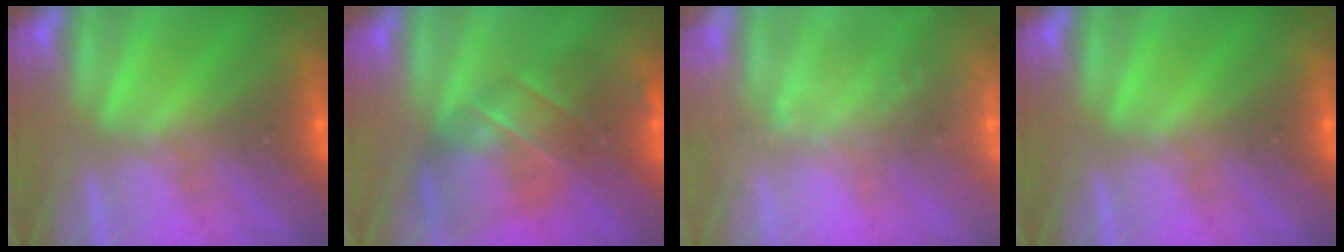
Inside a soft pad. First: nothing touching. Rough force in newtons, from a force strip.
{"total": 5.9}
{"total": 7.2}
{"total": 0.0}